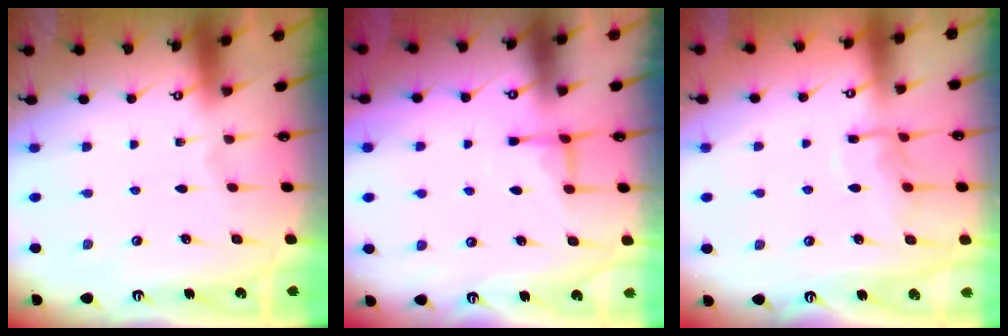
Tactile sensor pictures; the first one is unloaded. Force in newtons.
{"total": 4.4, "press": 4.3, "slide": 0.7}
{"total": 8.2, "press": 8.2, "slide": 0.5}